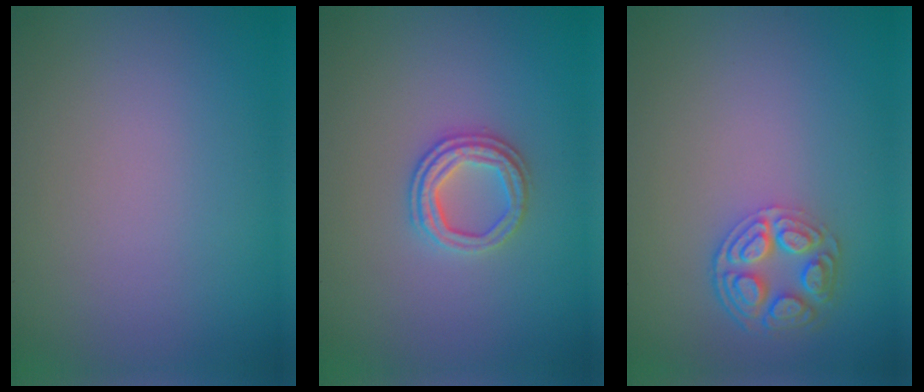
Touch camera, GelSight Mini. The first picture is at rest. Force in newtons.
{"total": 2.9, "press": 2.7, "slide": 1.0}
{"total": 4.3, "press": 3.4, "slide": 2.5}